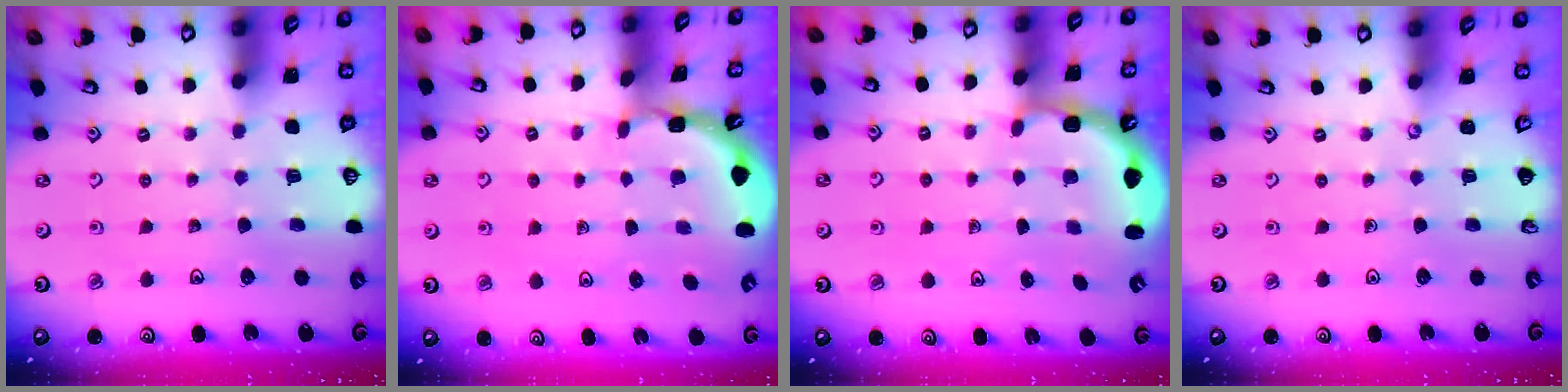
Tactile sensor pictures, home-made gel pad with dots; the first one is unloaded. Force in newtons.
{"total": 1.6, "press": 1.6, "slide": 0.1}
{"total": 3.1, "press": 2.5, "slide": 1.9}
{"total": 0.0}